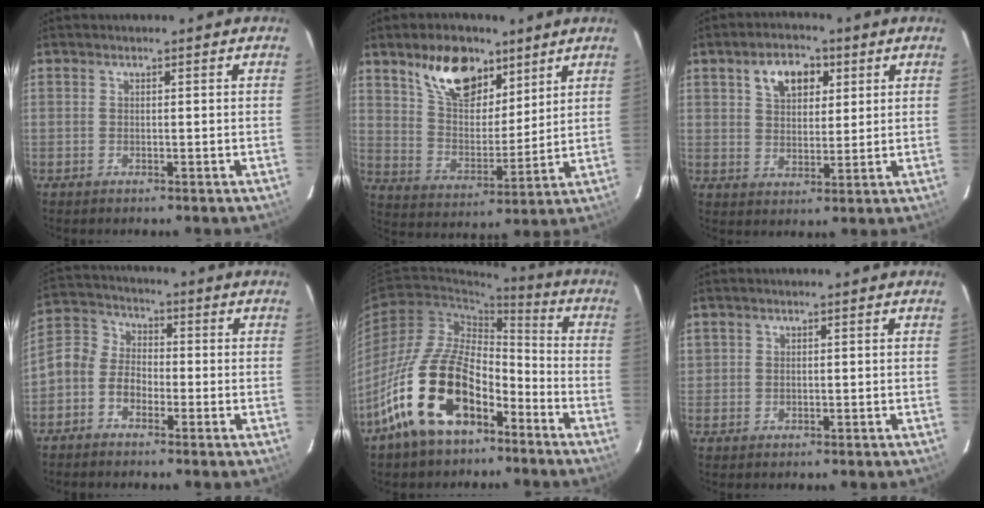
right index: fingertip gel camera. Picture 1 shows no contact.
{"total": 14.4, "force": [9.1, 7.6, 8.1], "torque": [-0.140, 0.017, 0.169]}
{"total": 7.8, "force": [3.5, 4.8, 4.9], "torque": [-0.082, 0.022, 0.062]}
{"total": 8.3, "force": [-3.4, 6.4, 4.1], "torque": [-0.103, 0.031, -0.077]}
{"total": 18.0, "force": [-10.5, 9.1, 11.4], "torque": [-0.220, 0.014, -0.186]}
{"total": 1.0, "force": [0.3, 1.0, 0.0], "torque": [0.005, 0.003, 0.004]}